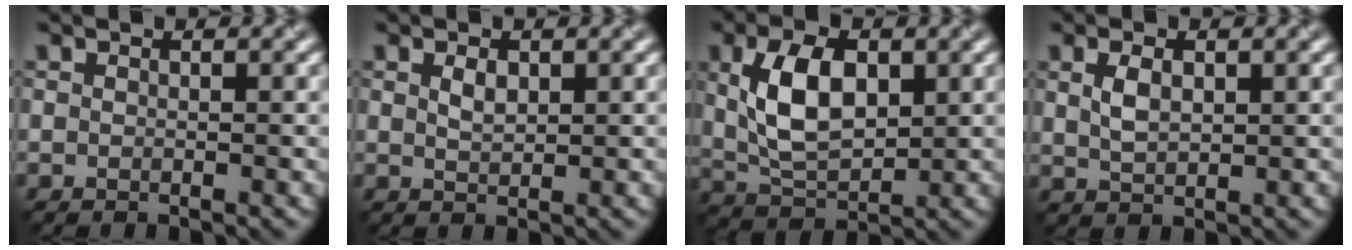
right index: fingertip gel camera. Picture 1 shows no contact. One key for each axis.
{"total": 1.4, "fx": 0.6, "fy": 0.7, "fz": 1.0, "tx": -0.021, "ty": 0.000, "tz": 0.014}
{"total": 6.6, "fx": 1.3, "fy": 3.6, "fz": 5.3, "tx": -0.102, "ty": 0.006, "tz": 0.026}
{"total": 2.5, "fx": 0.8, "fy": 1.4, "fz": 1.9, "tx": -0.045, "ty": 0.000, "tz": 0.021}